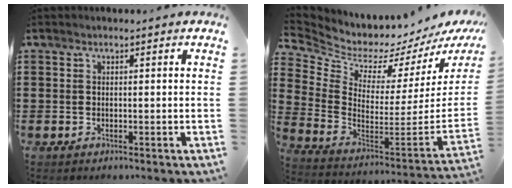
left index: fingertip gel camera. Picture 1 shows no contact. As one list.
[{"total": 3.6, "force": [3.3, 1.4, 0.1], "torque": [-0.036, -0.057, 0.050]}]